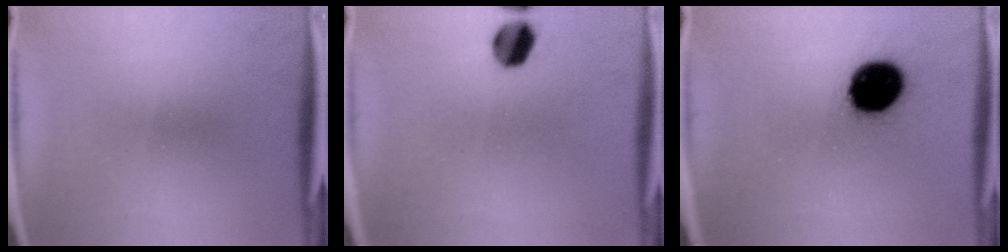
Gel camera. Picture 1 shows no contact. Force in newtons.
{"total": 5.6}
{"total": 15.8}